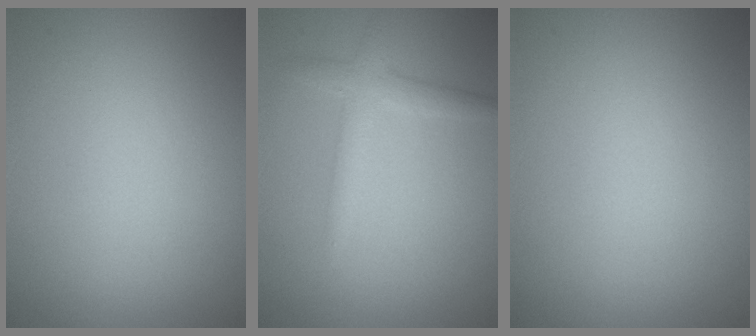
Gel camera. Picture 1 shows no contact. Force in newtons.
{"total": 2.3, "press": 2.3, "slide": 0.1}
{"total": 0.0}